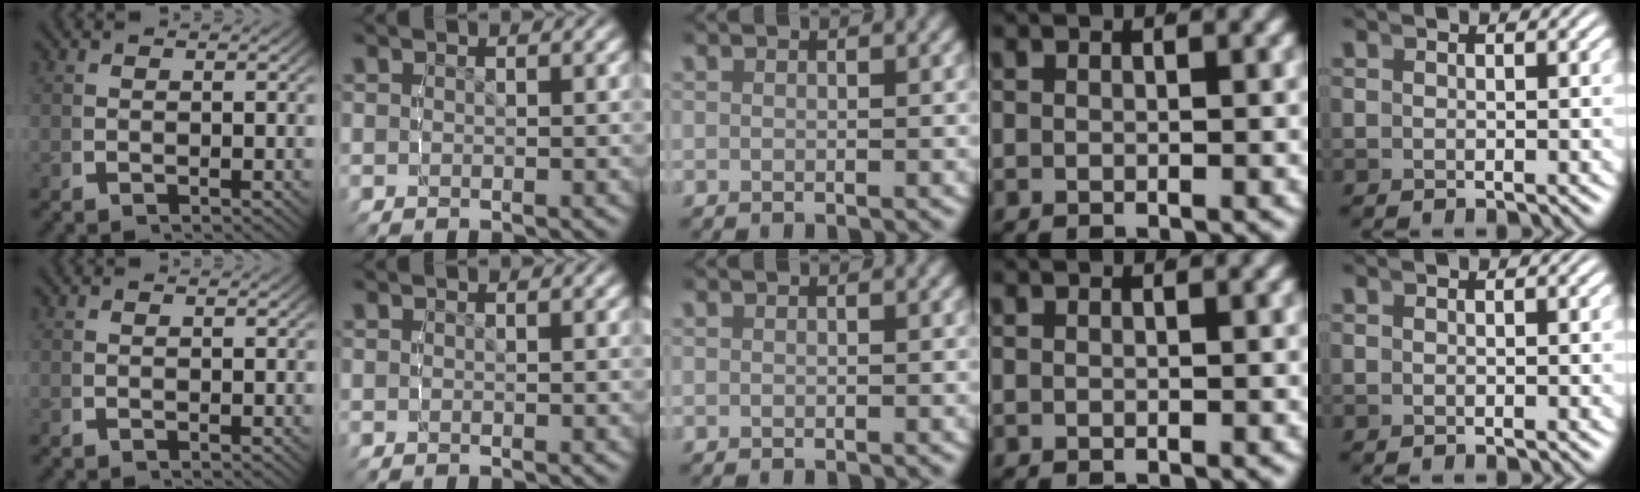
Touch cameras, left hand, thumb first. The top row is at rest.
{}